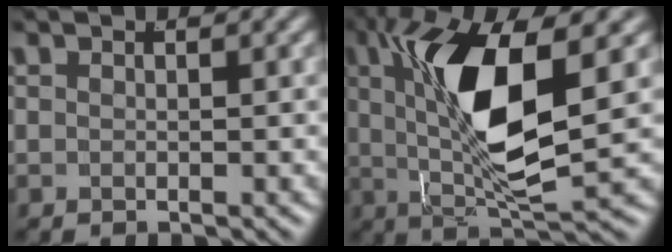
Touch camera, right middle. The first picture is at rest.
{"total": 10.1, "force": [1.5, 3.2, 9.5], "torque": [-0.172, -0.006, 0.033]}